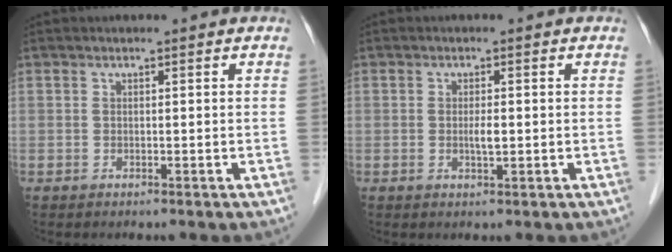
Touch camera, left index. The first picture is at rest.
{"total": 1.8, "force": [-0.2, 0.3, 1.7], "torque": [-0.035, -0.002, -0.003]}